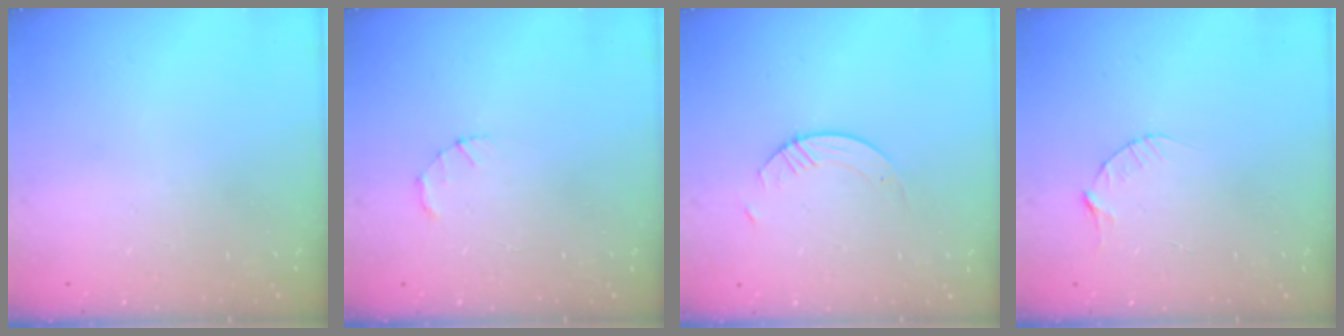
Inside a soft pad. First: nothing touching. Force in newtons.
{"total": 1.4, "press": 1.3, "slide": 0.3}
{"total": 4.9, "press": 4.8, "slide": 0.5}
{"total": 3.1, "press": 3.0, "slide": 0.4}